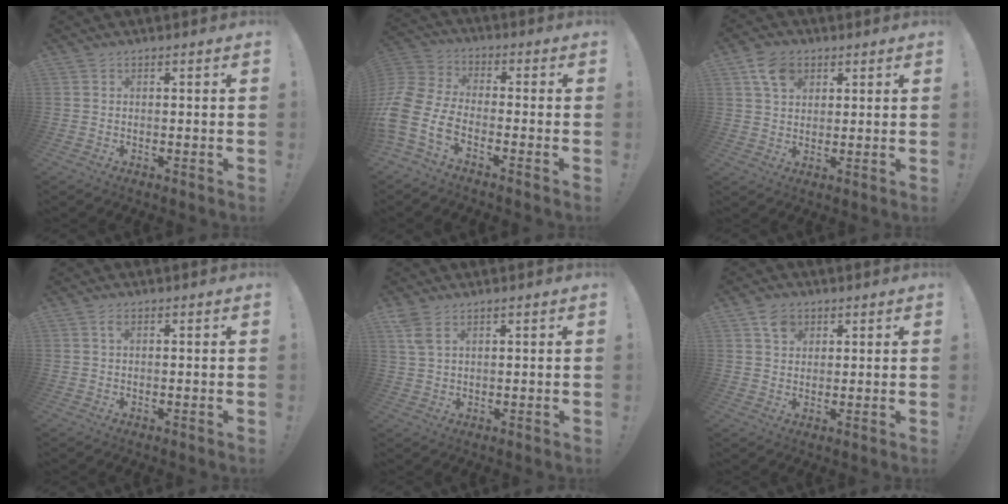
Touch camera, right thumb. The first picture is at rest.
{"total": 13.0, "force": [-5.4, 7.3, 9.3], "torque": [-0.212, 0.023, -0.094]}
{"total": 7.7, "force": [3.6, 5.4, 4.1], "torque": [-0.068, -0.003, 0.068]}
{"total": 1.6, "force": [0.5, 0.7, 1.3], "torque": [-0.029, 0.005, 0.007]}
{"total": 4.7, "force": [2.6, 1.9, 3.3], "torque": [-0.067, -0.007, 0.051]}
{"total": 4.6, "force": [2.3, 3.6, 1.6], "torque": [-0.029, -0.002, 0.042]}